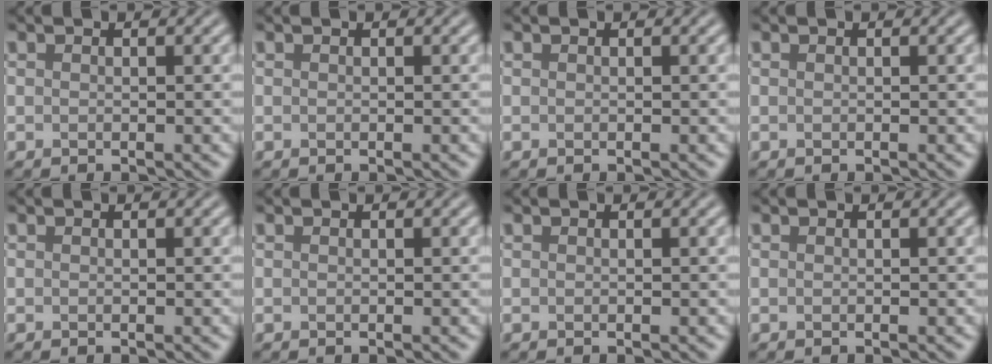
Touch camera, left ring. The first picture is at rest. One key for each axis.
{"total": 0.0}
{"total": 0.0}
{"total": 0.0}
{"total": 0.0}
{"total": 0.0}
{"total": 0.0}
{"total": 0.0}